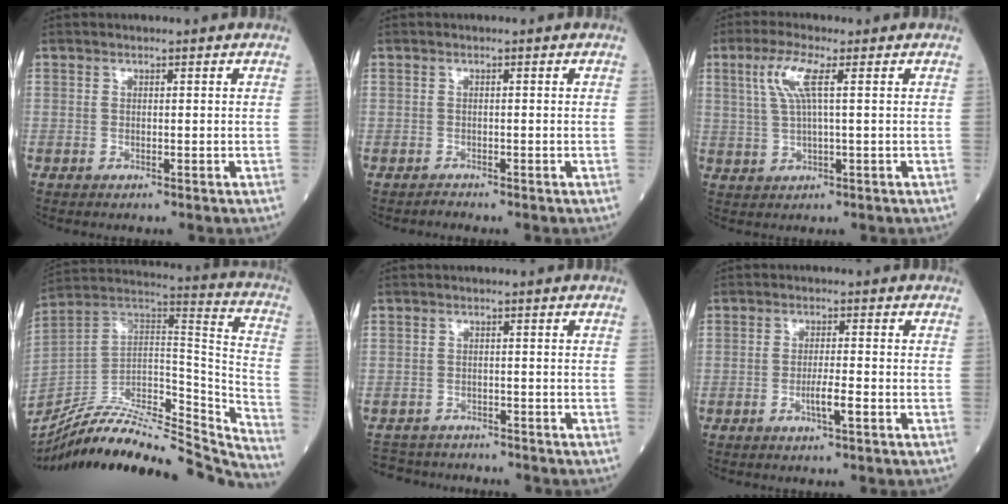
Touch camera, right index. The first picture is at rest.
{"total": 0.6, "force": [-0.6, 0.0, -0.2], "torque": [0.002, -0.002, -0.012]}
{"total": 5.4, "force": [1.9, 0.4, 5.0], "torque": [-0.112, 0.011, 0.040]}
{"total": 32.3, "force": [-29.7, 5.4, 11.7], "torque": [-0.143, 0.001, -0.438]}
{"total": 6.5, "force": [-6.1, 2.2, 0.5], "torque": [-0.005, 0.002, -0.094]}
{"total": 3.3, "force": [-1.3, 0.0, 3.0], "torque": [-0.054, -0.002, -0.025]}